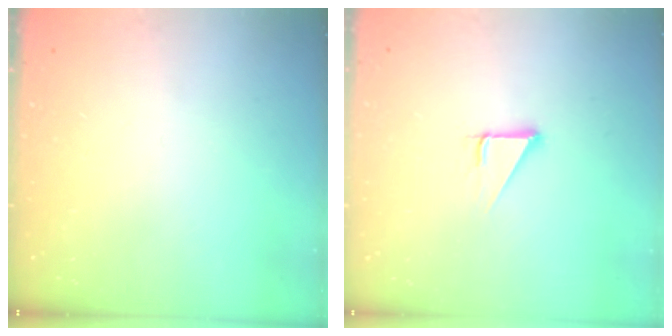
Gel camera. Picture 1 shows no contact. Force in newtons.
{"total": 2.9, "press": 2.9, "slide": 0.1}